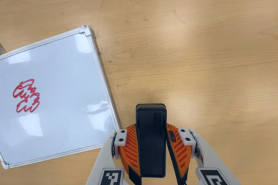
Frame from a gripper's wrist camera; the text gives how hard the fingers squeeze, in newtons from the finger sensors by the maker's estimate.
{"total": 7.9, "left": 6.1, "right": 9.8}